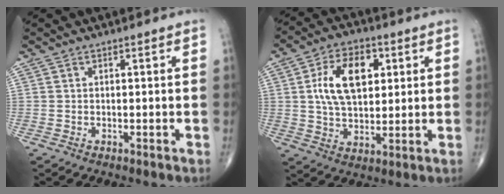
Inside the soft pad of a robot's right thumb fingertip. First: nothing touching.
{"total": 12.7, "force": [2.9, 7.5, 9.8], "torque": [-0.151, -0.001, 0.050]}